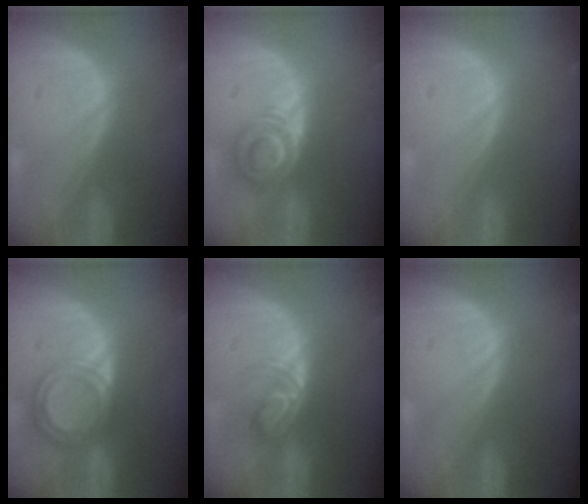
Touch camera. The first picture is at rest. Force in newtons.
{"total": 5.7, "press": 5.6, "slide": 1.1}
{"total": 0.0}
{"total": 6.8, "press": 6.0, "slide": 3.2}
{"total": 5.7, "press": 4.8, "slide": 3.1}
{"total": 0.0}